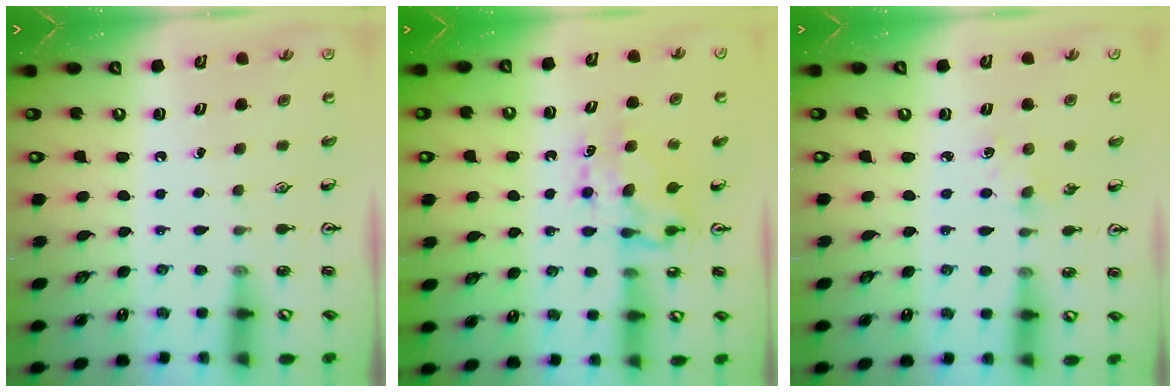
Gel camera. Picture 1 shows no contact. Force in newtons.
{"total": 6.8, "press": 6.8, "slide": 0.5}
{"total": 2.8, "press": 2.7, "slide": 0.4}